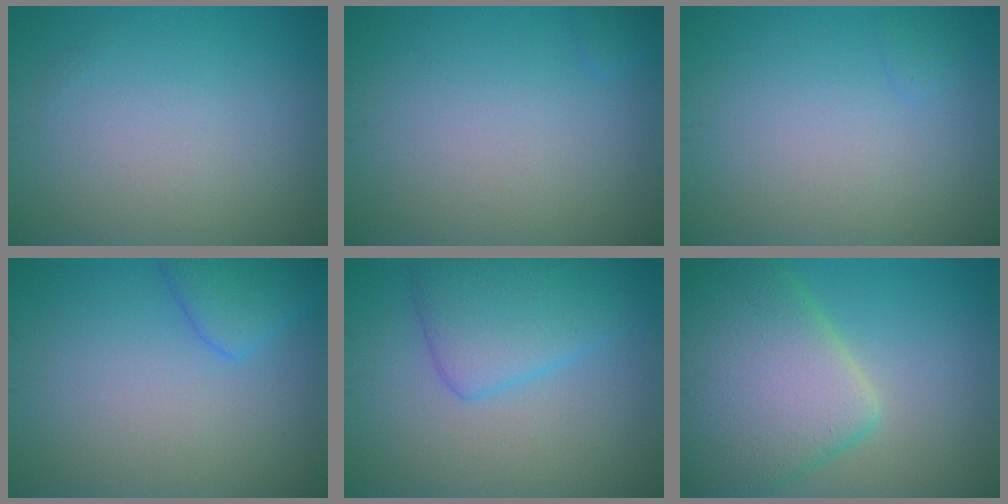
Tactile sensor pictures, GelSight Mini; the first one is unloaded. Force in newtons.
{"total": 0.9, "press": 0.9, "slide": 0.2}
{"total": 0.6, "press": 0.6, "slide": 0.0}
{"total": 2.9, "press": 2.9, "slide": 0.2}
{"total": 4.9, "press": 4.9, "slide": 0.2}
{"total": 10.0, "press": 10.0, "slide": 0.5}